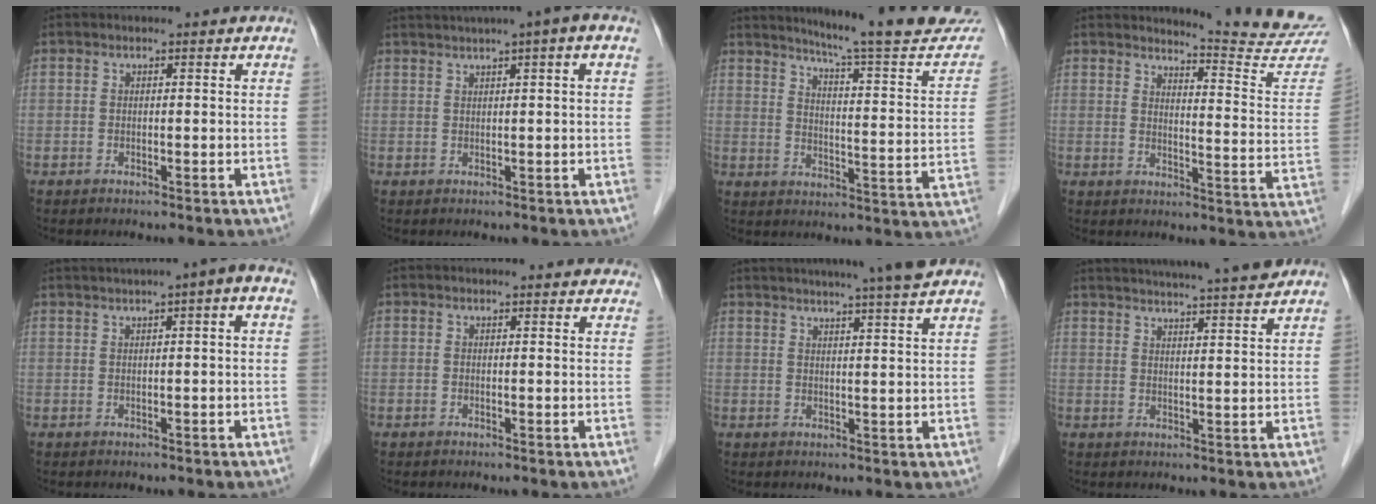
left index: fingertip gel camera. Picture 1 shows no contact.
{"total": 6.6, "force": [4.0, -0.3, 5.3], "torque": [-0.079, 0.033, 0.058]}
{"total": 20.7, "force": [19.0, 0.7, 8.1], "torque": [-0.110, -0.075, 0.233]}
{"total": 13.6, "force": [13.4, -1.8, 0.8], "torque": [-0.014, -0.121, 0.146]}
{"total": 5.4, "force": [2.5, 0.1, 4.8], "torque": [-0.073, 0.026, 0.037]}
{"total": 4.7, "force": [4.4, 1.2, 1.2], "torque": [-0.007, 0.010, 0.036]}
{"total": 12.3, "force": [10.7, -0.9, 6.0], "torque": [-0.095, 0.007, 0.132]}
{"total": 16.3, "force": [14.8, -0.2, 6.8], "torque": [-0.117, 0.004, 0.198]}